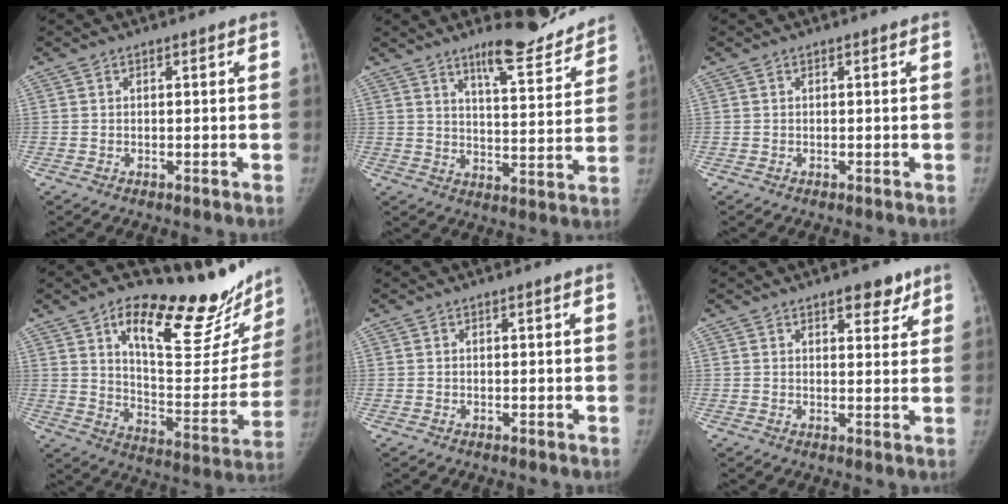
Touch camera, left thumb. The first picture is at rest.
{"total": 11.6, "force": [9.8, 2.4, 5.9], "torque": [-0.057, -0.068, 0.149]}
{"total": 0.0}
{"total": 26.0, "force": [17.8, 9.1, 16.6], "torque": [-0.185, -0.095, 0.265]}
{"total": 0.0}
{"total": 5.0, "force": [3.2, 2.5, 2.9], "torque": [-0.011, -0.017, 0.042]}